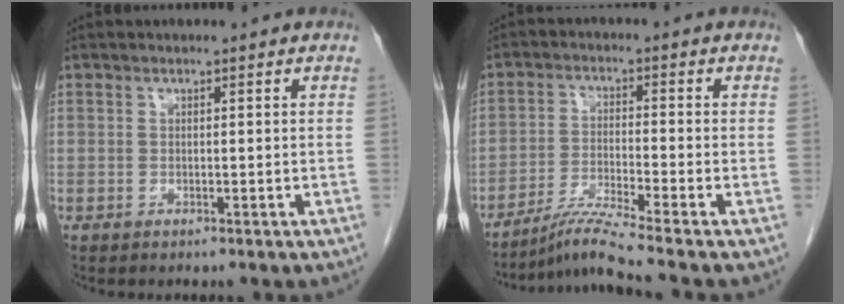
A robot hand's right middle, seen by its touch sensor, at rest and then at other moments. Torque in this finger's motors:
{"motor_torque": [-0.63, -0.38, -0.03, 0.00]}